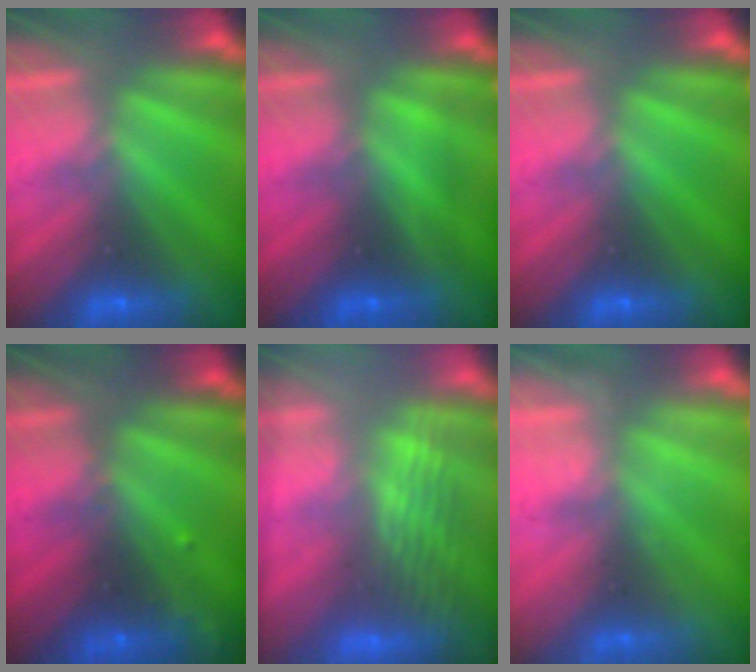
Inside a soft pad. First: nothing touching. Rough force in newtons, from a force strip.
{"total": 1.8}
{"total": 0.0}
{"total": 2.9}
{"total": 2.8}
{"total": 2.2}